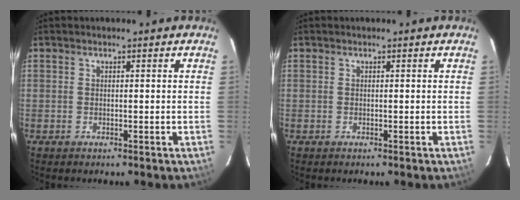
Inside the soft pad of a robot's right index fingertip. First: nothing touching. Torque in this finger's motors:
{"motor_torque": [0.00, 0.00, 0.01, 0.01]}